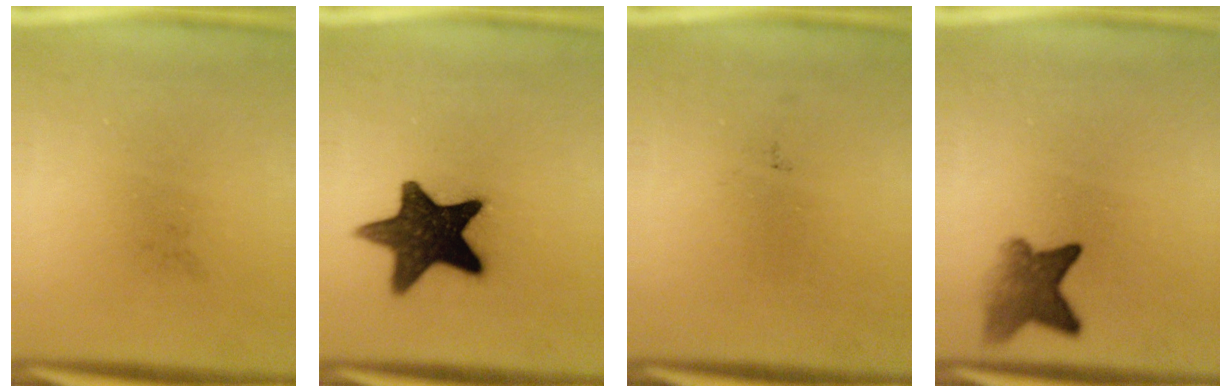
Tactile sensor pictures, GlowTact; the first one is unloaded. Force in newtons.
{"total": 15.3}
{"total": 0.0}
{"total": 5.2}